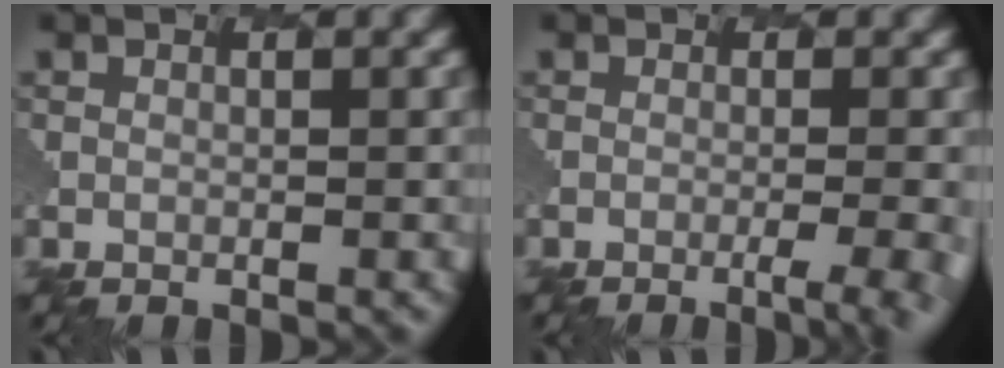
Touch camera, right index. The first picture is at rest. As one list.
[{"total": 5.5, "force": [-2.3, 1.9, 4.6], "torque": [-0.046, -0.001, -0.021]}]